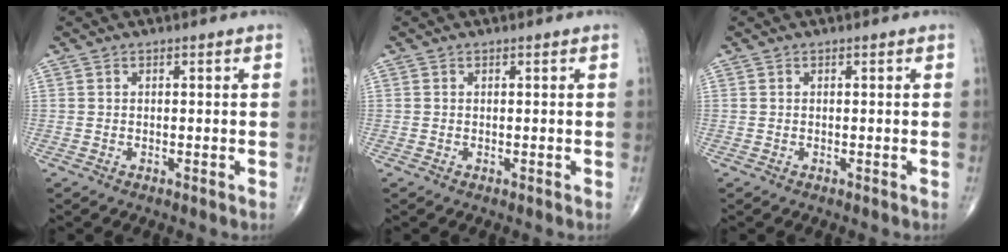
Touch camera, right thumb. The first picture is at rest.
{"total": 0.0}
{"total": 0.0}